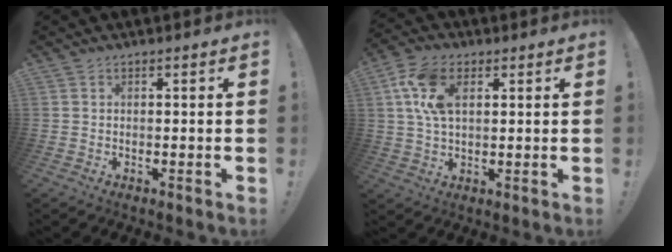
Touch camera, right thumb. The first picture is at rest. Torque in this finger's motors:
{"motor_torque": [1.06, 1.09, 0.61, -0.13, 0.10]}